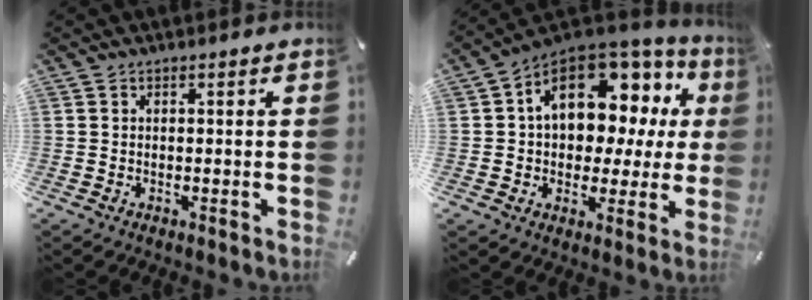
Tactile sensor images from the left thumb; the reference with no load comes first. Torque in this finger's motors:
{"motor_torque": [2.40, 2.61, 1.62, -1.15, 0.24]}